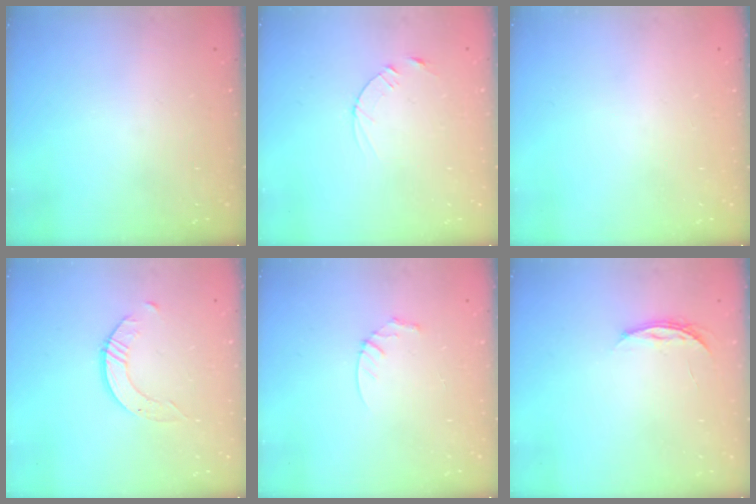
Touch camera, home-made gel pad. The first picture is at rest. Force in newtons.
{"total": 2.5, "press": 2.5, "slide": 0.3}
{"total": 0.0}
{"total": 1.6, "press": 1.6, "slide": 0.2}
{"total": 3.5, "press": 3.5, "slide": 0.3}
{"total": 3.8, "press": 3.8, "slide": 0.5}